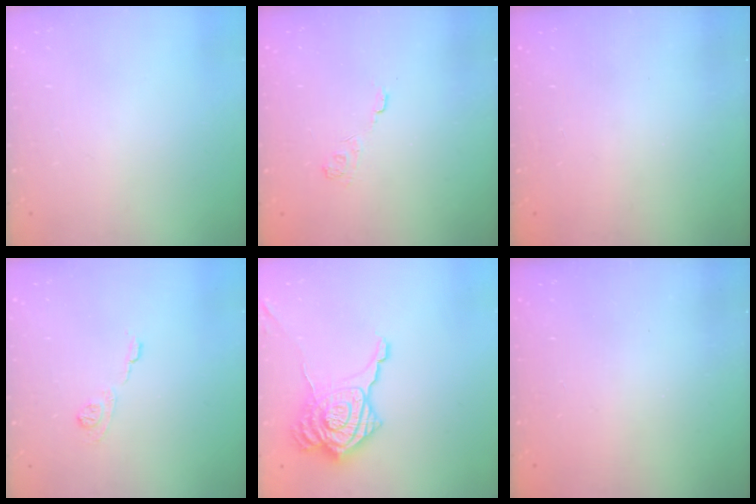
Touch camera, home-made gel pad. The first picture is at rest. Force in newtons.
{"total": 3.0, "press": 2.6, "slide": 1.5}
{"total": 2.4, "press": 2.3, "slide": 0.7}
{"total": 6.1, "press": 6.1, "slide": 0.7}
{"total": 19.1, "press": 19.1, "slide": 1.2}
{"total": 2.5, "press": 2.4, "slide": 0.8}